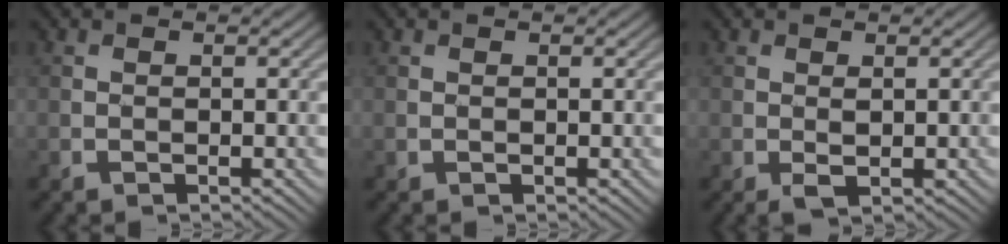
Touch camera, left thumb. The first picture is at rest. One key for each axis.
{"total": 0.0}
{"total": 1.6, "fx": 0.0, "fy": 1.0, "fz": 1.3, "tx": -0.025, "ty": -0.005, "tz": 0.000}